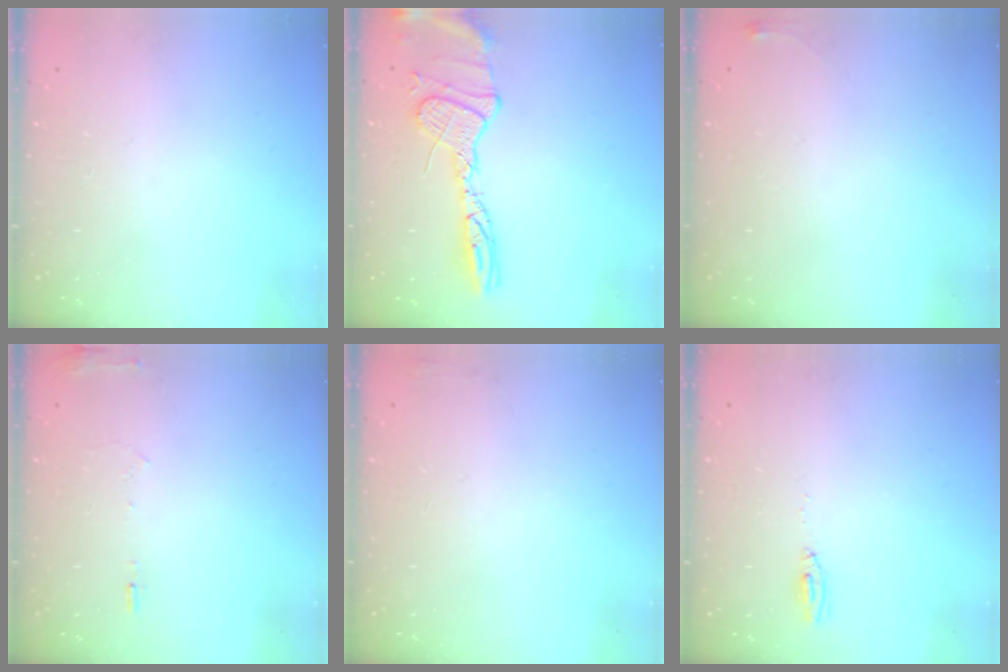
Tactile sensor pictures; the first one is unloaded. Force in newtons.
{"total": 15.6, "press": 15.6, "slide": 1.3}
{"total": 3.4, "press": 3.4, "slide": 0.5}
{"total": 6.4, "press": 6.2, "slide": 1.5}
{"total": 3.9, "press": 3.6, "slide": 1.5}
{"total": 4.8, "press": 2.7, "slide": 4.0}